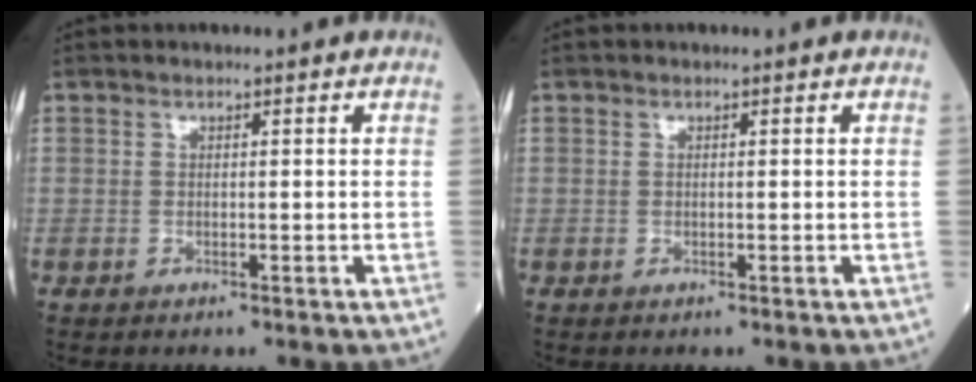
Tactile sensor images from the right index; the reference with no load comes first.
{"total": 0.0}